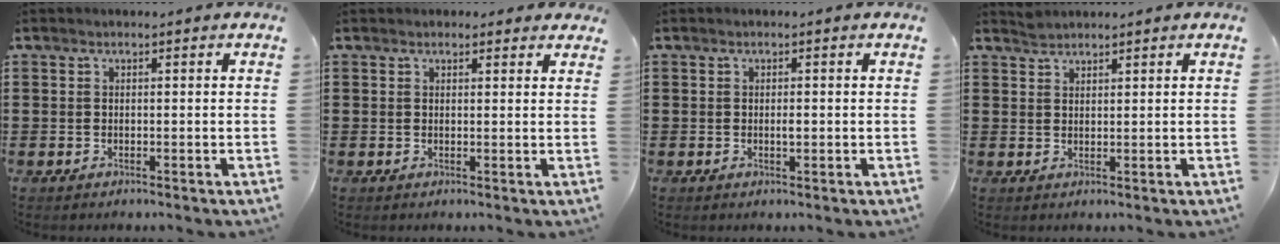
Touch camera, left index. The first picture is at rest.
{"total": 1.9, "force": [1.5, 1.1, 0.0], "torque": [0.002, 0.002, 0.028]}
{"total": 1.1, "force": [-0.1, 0.4, 1.0], "torque": [-0.021, -0.001, -0.001]}
{"total": 1.4, "force": [1.4, 0.3, 0.0], "torque": [-0.004, 0.000, 0.028]}